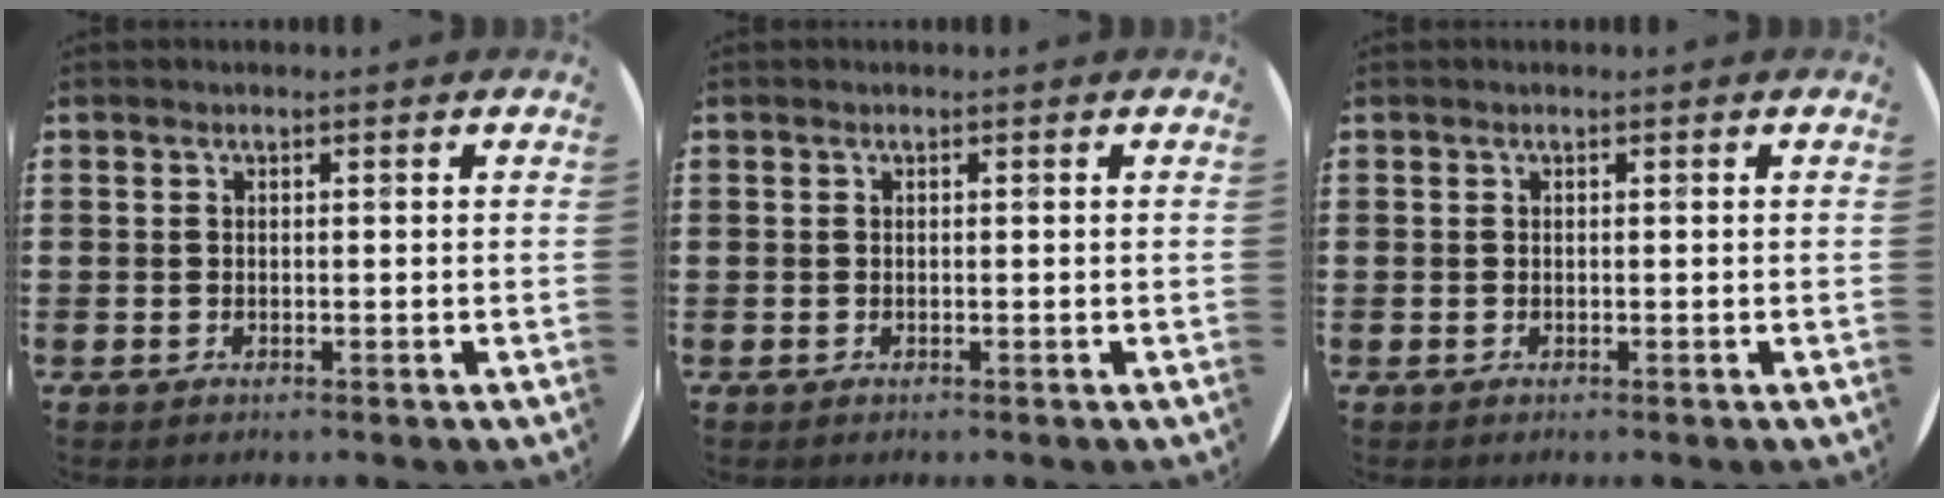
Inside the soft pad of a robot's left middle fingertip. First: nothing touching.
{"total": 0.0}
{"total": 0.0}